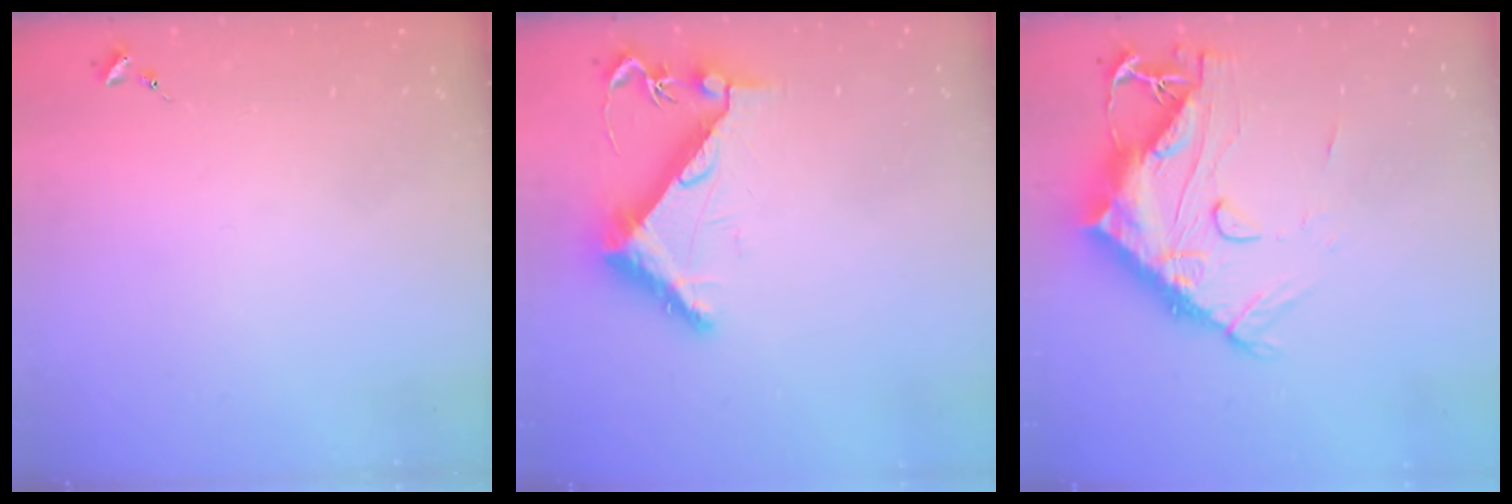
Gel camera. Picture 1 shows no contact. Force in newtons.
{"total": 8.9, "press": 8.9, "slide": 0.3}
{"total": 18.5, "press": 18.4, "slide": 1.9}